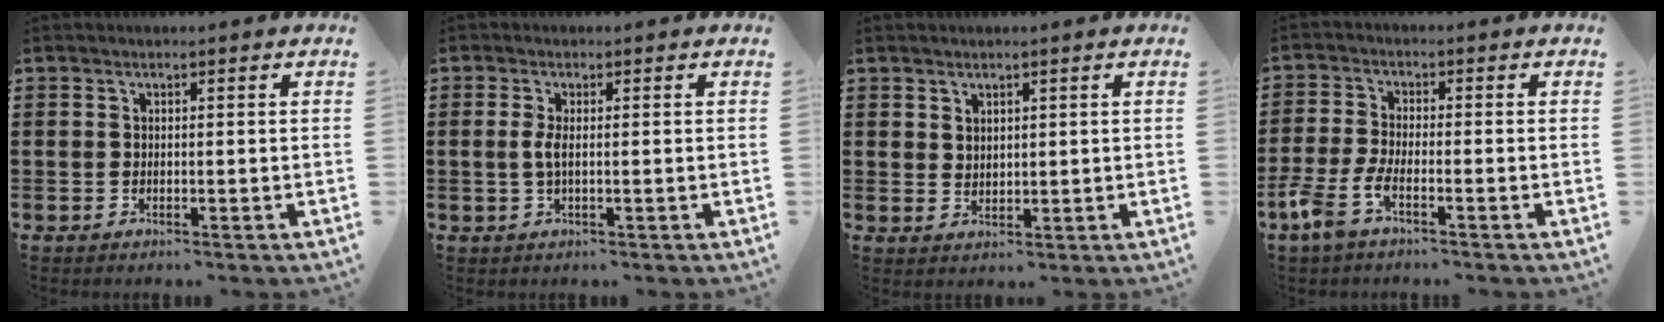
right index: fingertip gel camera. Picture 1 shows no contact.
{"total": 2.2, "force": [-0.1, 0.5, 2.2], "torque": [-0.058, -0.007, -0.008]}
{"total": 1.9, "force": [1.7, 1.0, 0.2], "torque": [-0.007, 0.004, 0.033]}
{"total": 4.8, "force": [-2.9, 1.1, 3.7], "torque": [-0.104, -0.017, -0.062]}